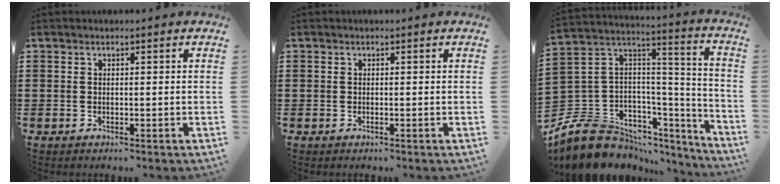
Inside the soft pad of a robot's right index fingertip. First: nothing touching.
{"total": 0.0}
{"total": 10.7, "force": [-7.3, 7.1, 3.2], "torque": [-0.094, 0.006, -0.137]}